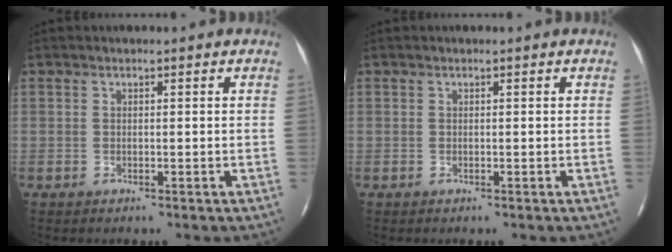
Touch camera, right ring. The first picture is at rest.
{"total": 0.0}